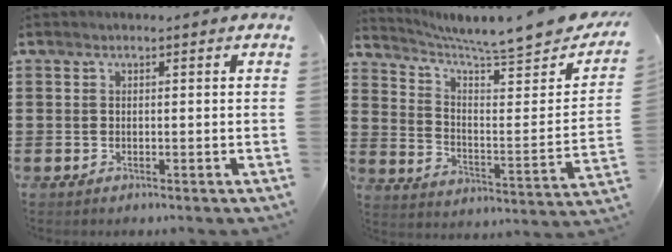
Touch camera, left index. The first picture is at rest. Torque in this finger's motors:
{"motor_torque": [1.85, -0.29, 0.14, 0.03]}